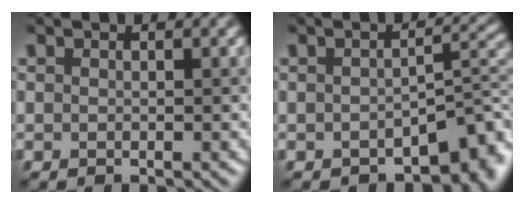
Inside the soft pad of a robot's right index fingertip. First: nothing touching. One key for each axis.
{"total": 5.9, "fx": -3.4, "fy": 2.8, "fz": 3.9, "tx": -0.027, "ty": -0.005, "tz": -0.044}